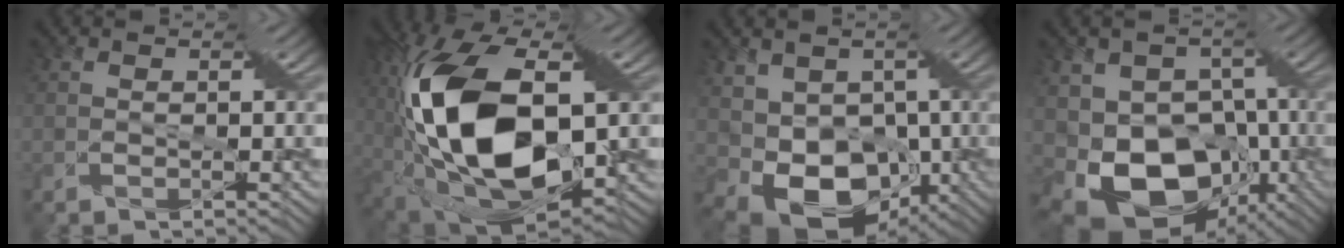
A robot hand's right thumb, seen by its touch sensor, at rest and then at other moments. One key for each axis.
{"total": 18.4, "fx": -0.3, "fy": 9.4, "fz": 15.8, "tx": -0.341, "ty": -0.008, "tz": -0.006}
{"total": 10.5, "fx": -1.5, "fy": 7.6, "fz": 7.1, "tx": -0.134, "ty": -0.030, "tz": -0.020}
{"total": 14.7, "fx": -5.4, "fy": 10.6, "fz": 8.5, "tx": -0.155, "ty": -0.022, "tz": -0.081}